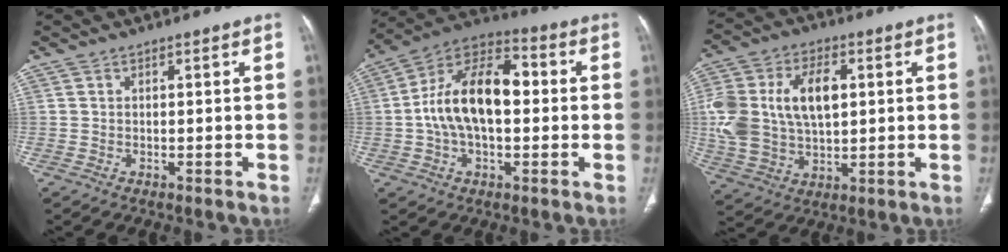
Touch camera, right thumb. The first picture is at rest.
{"total": 16.8, "force": [0.5, 9.5, 13.8], "torque": [-0.232, 0.038, -0.003]}
{"total": 18.2, "force": [2.9, 11.2, 14.0], "torque": [-0.284, 0.009, 0.058]}